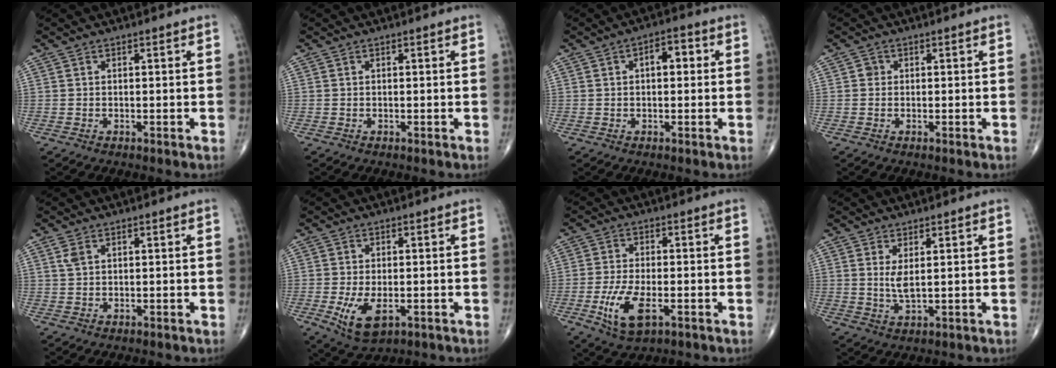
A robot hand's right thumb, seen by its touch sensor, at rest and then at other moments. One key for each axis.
{"total": 0.0}
{"total": 4.7, "fx": 0.9, "fy": 2.5, "fz": 3.9, "tx": -0.045, "ty": 0.013, "tz": 0.009}
{"total": 1.0, "fx": 0.1, "fy": 1.0, "fz": 0.3, "tx": 0.002, "ty": 0.002, "tz": 0.001}
{"total": 1.9, "fx": 0.9, "fy": 1.0, "fz": 1.3, "tx": -0.031, "ty": 0.007, "tz": 0.026}
{"total": 7.5, "fx": -2.1, "fy": 3.8, "fz": 6.1, "tx": -0.116, "ty": -0.010, "tz": -0.026}
{"total": 8.7, "fx": -2.9, "fy": 3.8, "fz": 7.2, "tx": -0.149, "ty": 0.000, "tz": -0.048}
{"total": 3.4, "fx": 1.0, "fy": 0.9, "fz": 3.1, "tx": -0.064, "ty": -0.016, "tz": 0.026}